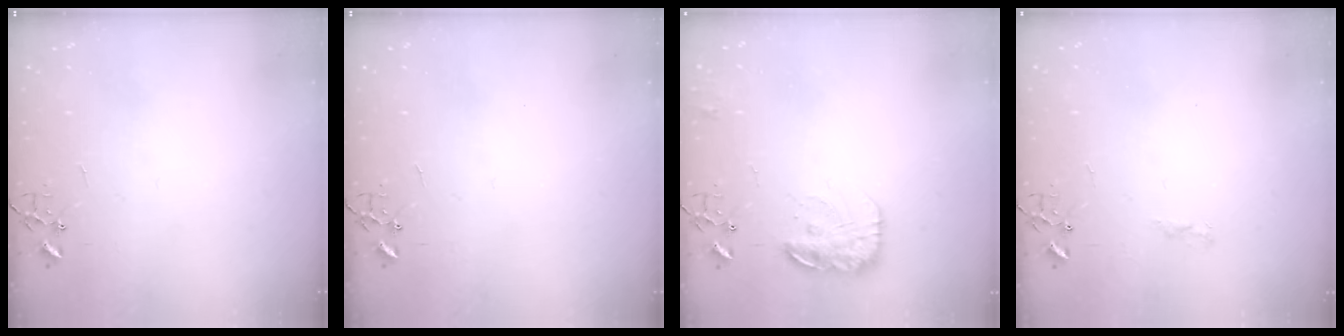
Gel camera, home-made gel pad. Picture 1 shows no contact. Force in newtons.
{"total": 0.0}
{"total": 14.8, "press": 14.8, "slide": 0.8}
{"total": 5.6, "press": 5.6, "slide": 0.6}